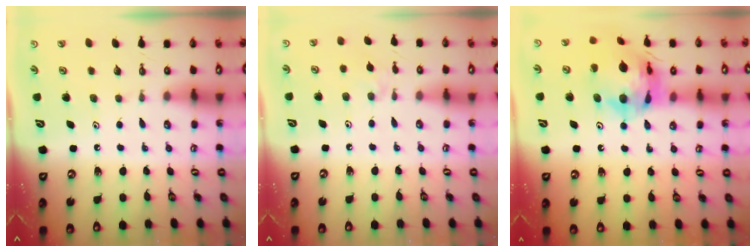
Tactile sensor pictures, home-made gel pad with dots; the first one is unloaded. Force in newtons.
{"total": 2.4, "press": 2.4, "slide": 0.4}
{"total": 15.8, "press": 15.7, "slide": 1.6}